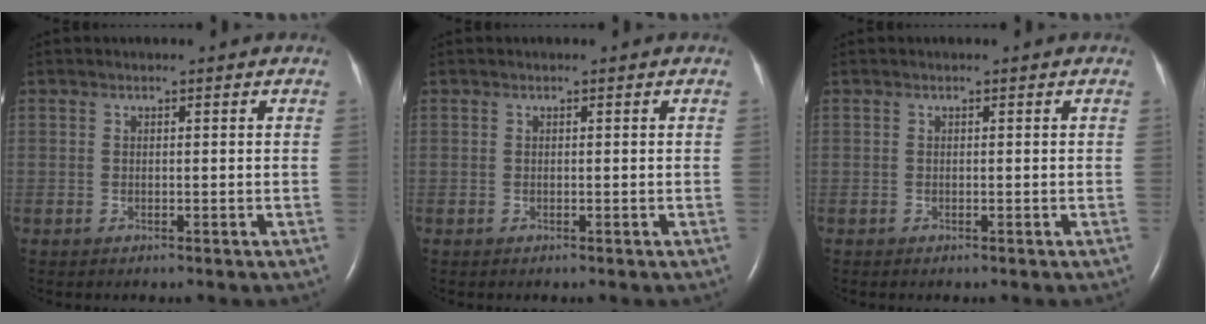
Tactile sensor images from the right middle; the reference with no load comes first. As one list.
[{"total": 0.0}, {"total": 0.0}]